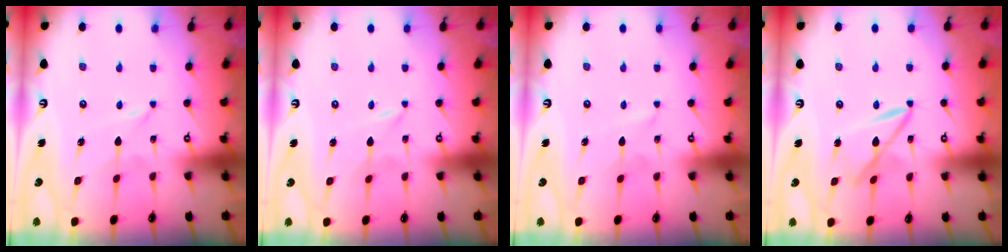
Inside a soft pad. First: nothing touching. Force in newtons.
{"total": 0.0}
{"total": 1.6, "press": 1.6, "slide": 0.2}
{"total": 8.0, "press": 8.0, "slide": 0.6}